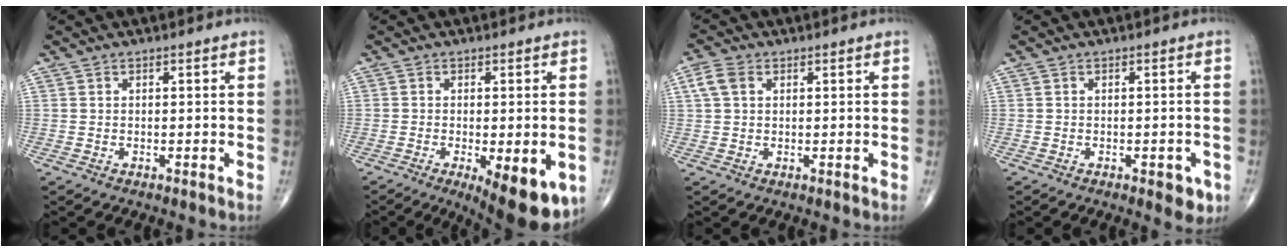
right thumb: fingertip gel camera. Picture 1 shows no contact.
{"total": 12.5, "force": [-5.1, 4.5, 10.5], "torque": [-0.120, -0.011, -0.062]}
{"total": 3.7, "force": [1.2, 2.5, 2.4], "torque": [-0.058, 0.011, 0.023]}
{"total": 3.6, "force": [-1.6, 1.6, 2.8], "torque": [-0.017, 0.001, -0.015]}